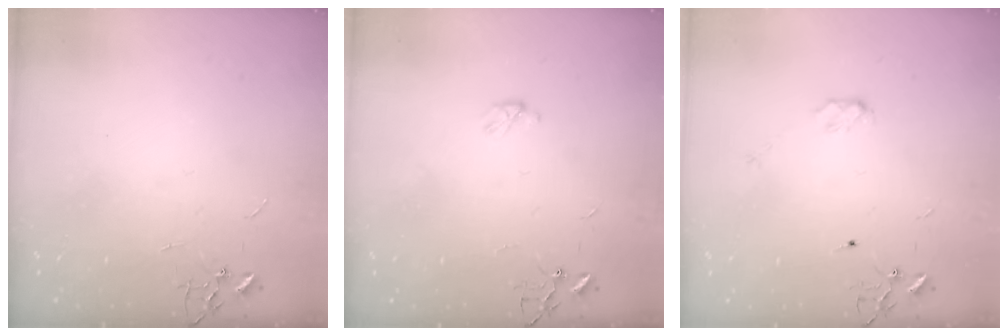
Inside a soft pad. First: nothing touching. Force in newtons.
{"total": 3.0, "press": 3.0, "slide": 0.5}
{"total": 3.7, "press": 3.6, "slide": 0.5}